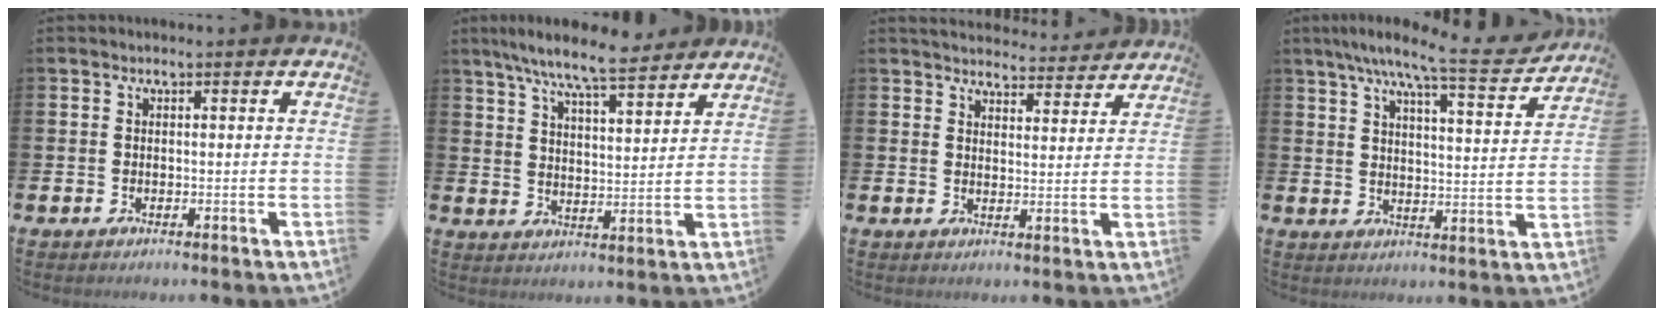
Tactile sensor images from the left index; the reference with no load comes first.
{"total": 8.5, "force": [7.7, 0.8, 3.5], "torque": [-0.087, -0.038, 0.136]}
{"total": 4.4, "force": [4.3, 0.7, 0.1], "torque": [-0.005, -0.031, 0.075]}
{"total": 8.8, "force": [7.5, 0.7, 4.6], "torque": [-0.095, -0.044, 0.123]}